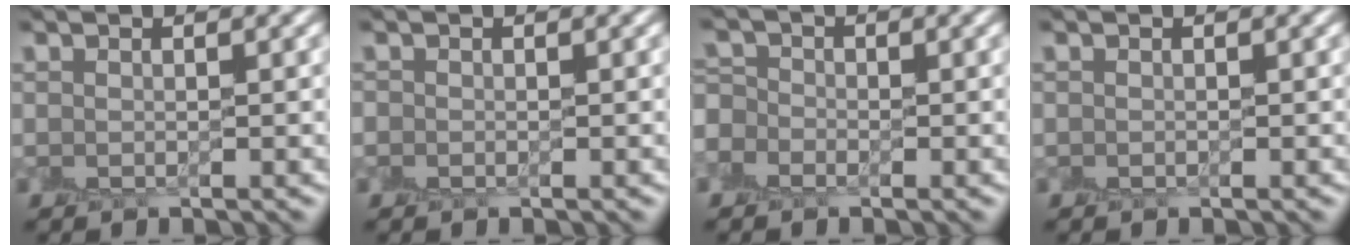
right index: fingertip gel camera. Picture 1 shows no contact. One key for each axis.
{"total": 0.5, "fx": -0.2, "fy": 0.5, "fz": 0.0, "tx": 0.004, "ty": -0.005, "tz": -0.002}
{"total": 2.9, "fx": -1.2, "fy": 2.4, "fz": 1.0, "tx": -0.012, "ty": 0.018, "tz": -0.041}
{"total": 0.0}